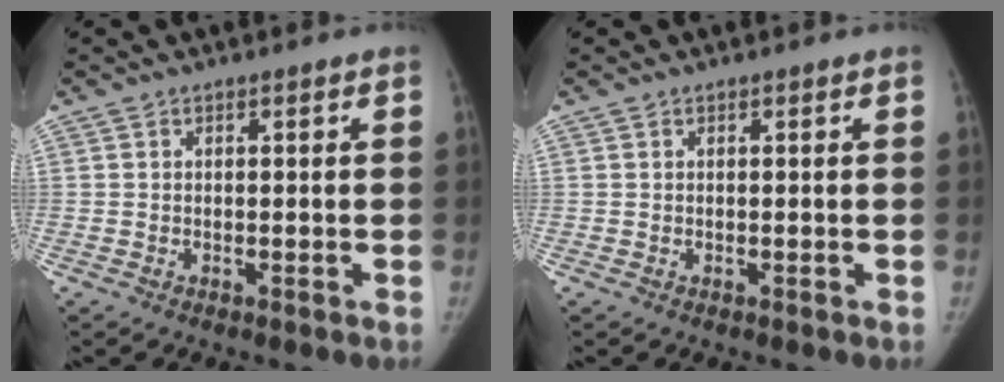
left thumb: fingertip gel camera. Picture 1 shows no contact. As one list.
[{"total": 0.0}]